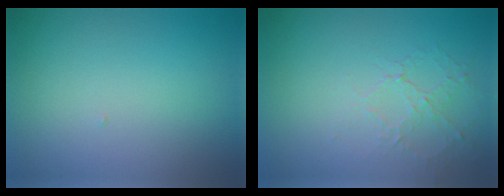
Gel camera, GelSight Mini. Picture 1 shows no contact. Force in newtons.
{"total": 1.4, "press": 0.8, "slide": 1.2}